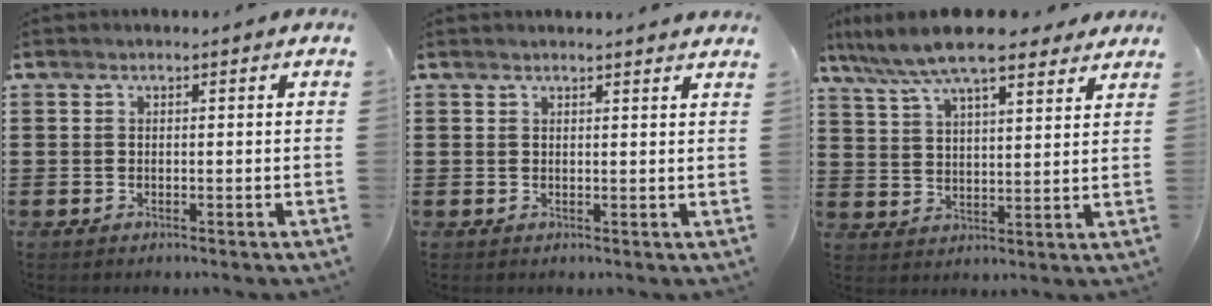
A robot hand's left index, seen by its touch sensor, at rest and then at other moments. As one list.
[{"total": 1.4, "force": [1.4, -0.2, 0.4], "torque": [-0.009, -0.001, 0.026]}, {"total": 9.7, "force": [8.1, 1.7, 5.0], "torque": [-0.123, -0.020, 0.146]}]